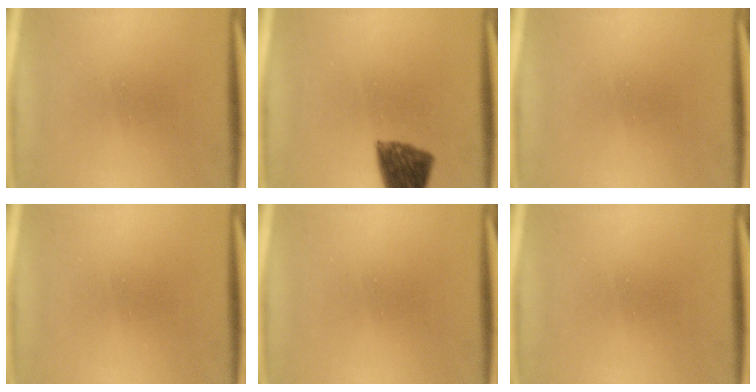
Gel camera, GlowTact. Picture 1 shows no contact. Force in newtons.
{"total": 8.6}
{"total": 0.0}
{"total": 0.0}
{"total": 0.0}
{"total": 0.0}